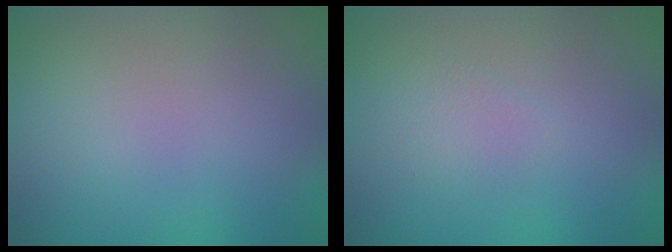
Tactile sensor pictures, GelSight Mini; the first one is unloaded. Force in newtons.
{"total": 1.1, "press": 1.1, "slide": 0.1}